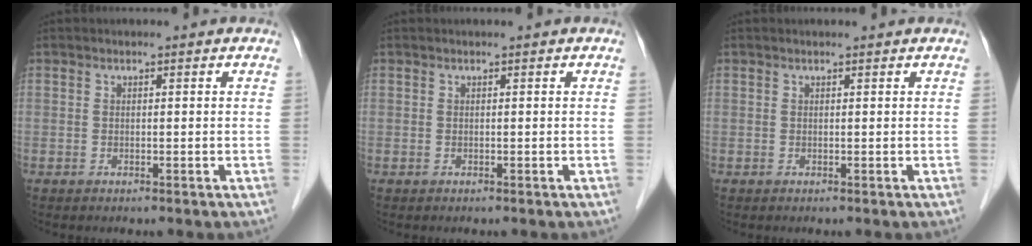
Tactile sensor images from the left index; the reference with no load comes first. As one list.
[{"total": 0.0}, {"total": 0.6, "force": [0.6, 0.0, 0.2], "torque": [-0.007, 0.009, 0.012]}]